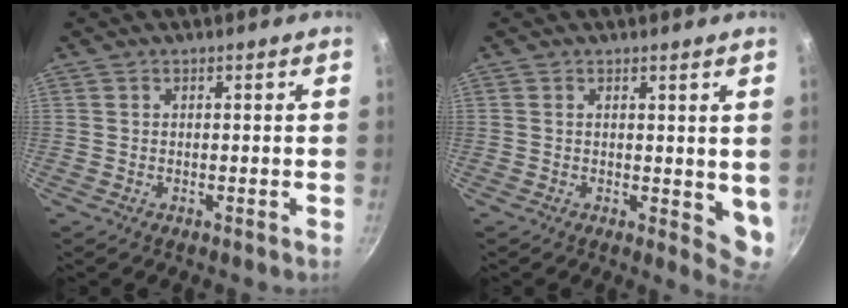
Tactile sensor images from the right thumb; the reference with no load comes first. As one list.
[{"total": 5.0, "force": [1.1, 2.4, 4.2], "torque": [-0.043, -0.013, 0.015]}]